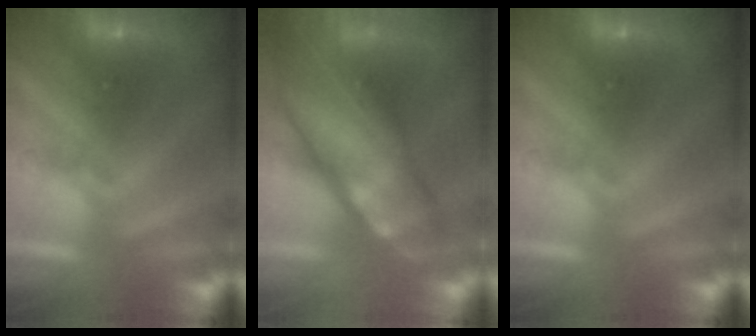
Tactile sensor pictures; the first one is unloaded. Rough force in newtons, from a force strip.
{"total": 11.2}
{"total": 0.0}